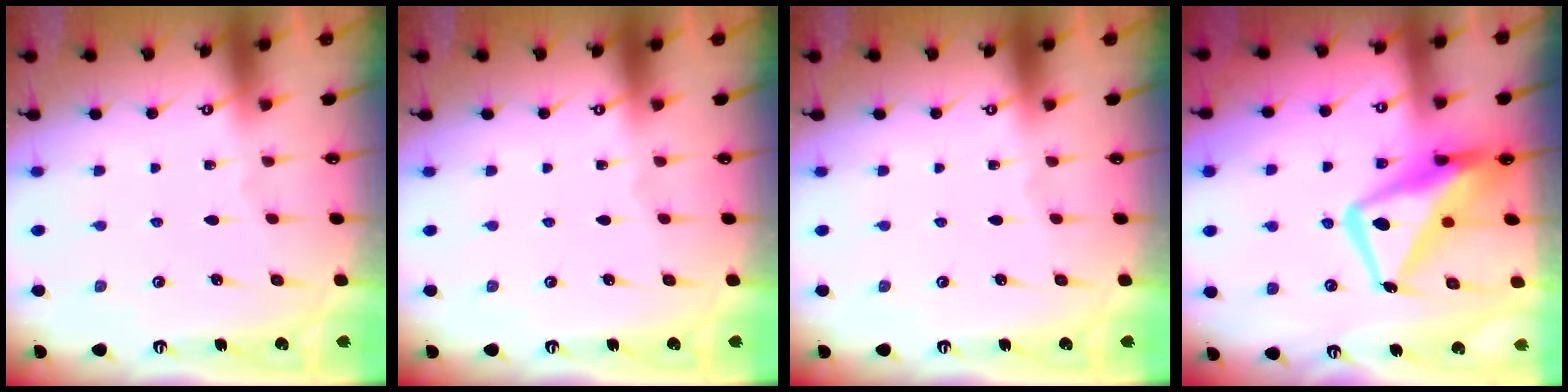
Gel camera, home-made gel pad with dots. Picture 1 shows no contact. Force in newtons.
{"total": 0.0}
{"total": 0.0}
{"total": 16.0, "press": 15.8, "slide": 2.0}